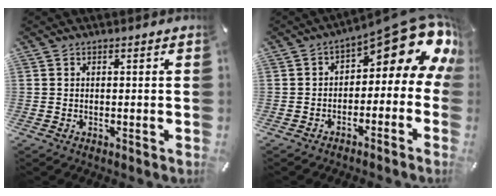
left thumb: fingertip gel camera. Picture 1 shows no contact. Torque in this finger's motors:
{"motor_torque": [2.01, 2.58, 0.23, -0.01, 0.11]}